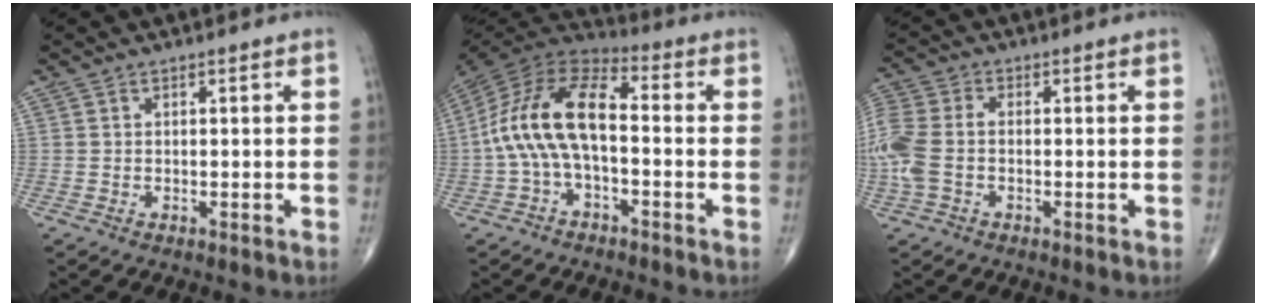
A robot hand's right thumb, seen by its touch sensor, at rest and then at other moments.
{"total": 15.0, "force": [-1.4, 7.4, 13.0], "torque": [-0.252, 0.043, -0.039]}
{"total": 9.5, "force": [-1.4, 6.0, 7.2], "torque": [-0.197, 0.018, -0.032]}